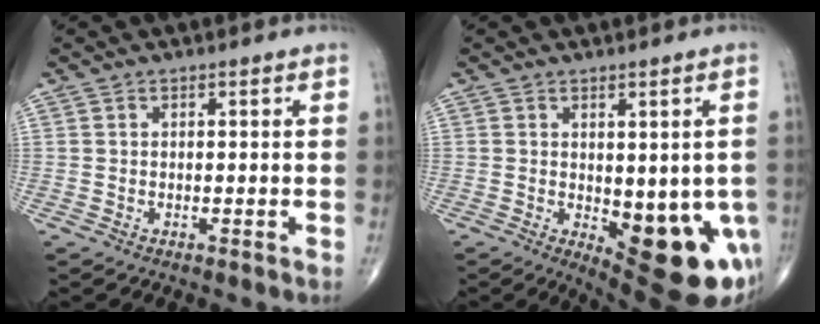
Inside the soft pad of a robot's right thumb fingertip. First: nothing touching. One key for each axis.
{"total": 15.0, "fx": -4.2, "fy": 6.3, "fz": 13.0, "tx": -0.120, "ty": -0.008, "tz": -0.031}